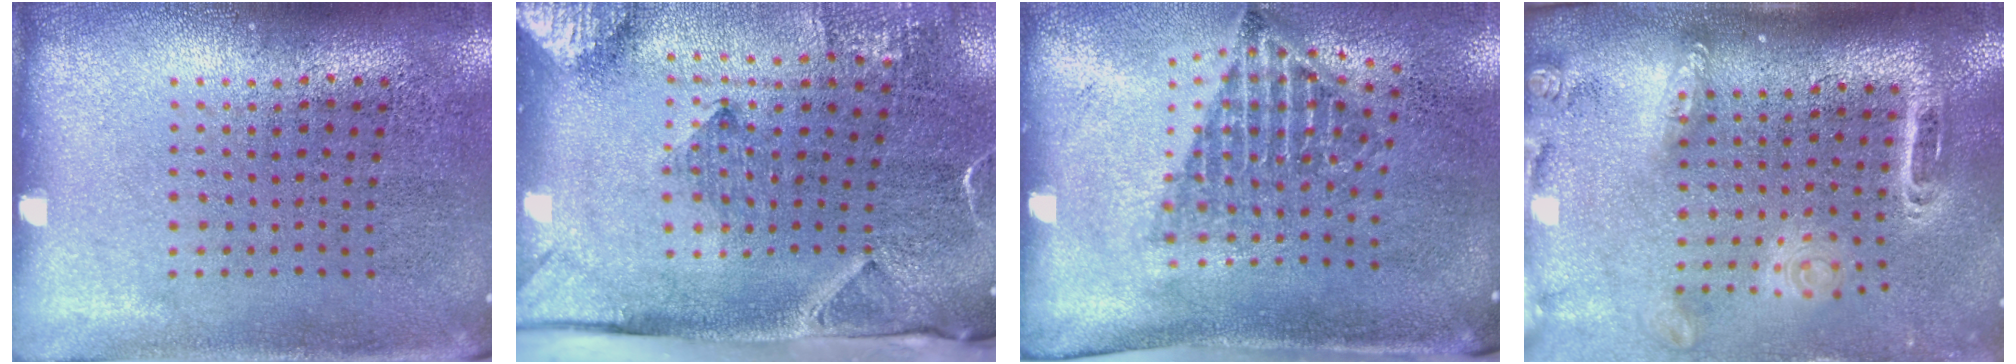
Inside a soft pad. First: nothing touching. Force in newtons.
{"total": 3.2, "press": 2.3, "slide": 2.3}
{"total": 1.6, "press": 1.2, "slide": 1.0}
{"total": 2.5, "press": 1.9, "slide": 1.7}